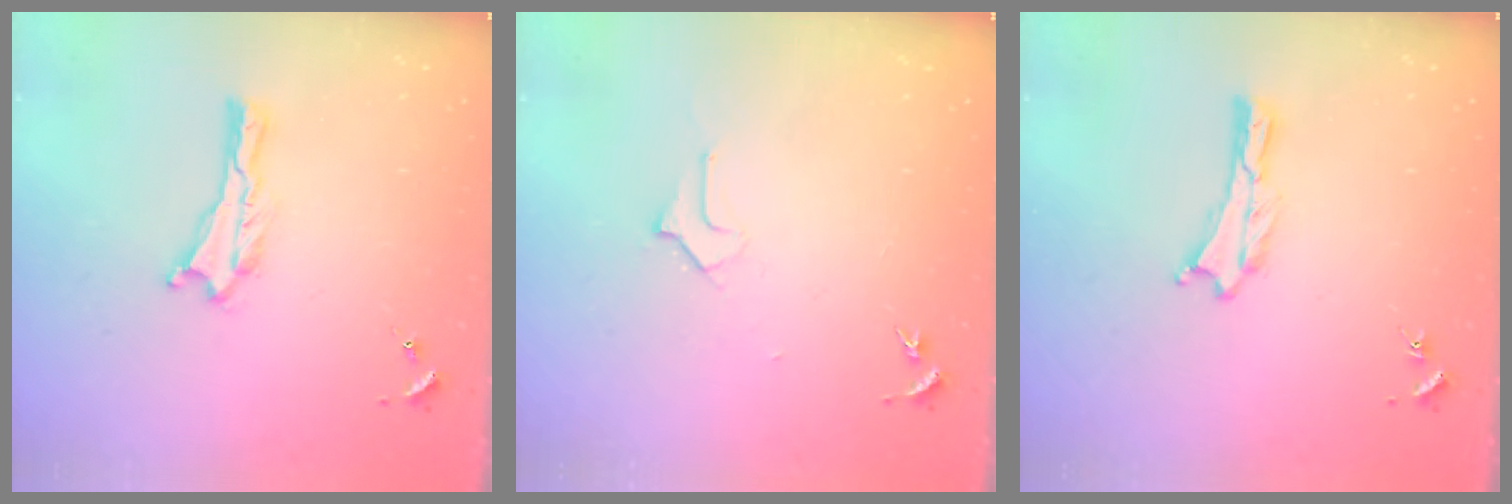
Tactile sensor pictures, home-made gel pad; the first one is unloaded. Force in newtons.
{"total": 1.6, "press": 1.6, "slide": 0.1}
{"total": 0.0}